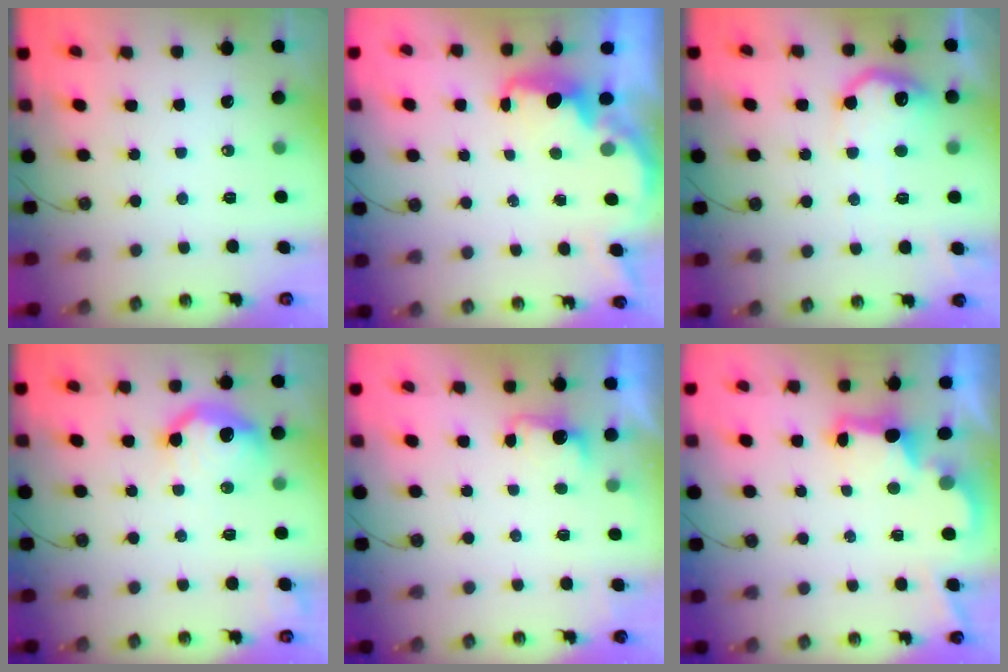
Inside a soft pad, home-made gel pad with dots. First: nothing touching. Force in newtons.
{"total": 2.3, "press": 2.2, "slide": 0.8}
{"total": 13.0, "press": 13.0, "slide": 0.7}
{"total": 13.8, "press": 13.8, "slide": 1.0}
{"total": 2.9, "press": 2.8, "slide": 0.9}
{"total": 2.8, "press": 2.7, "slide": 0.9}